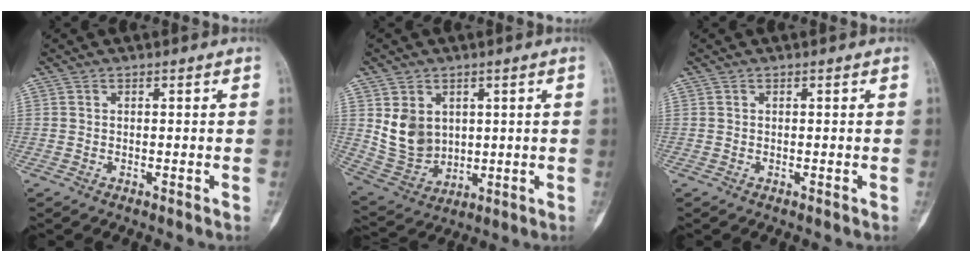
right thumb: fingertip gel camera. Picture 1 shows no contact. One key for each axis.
{"total": 9.3, "fx": 2.4, "fy": 7.5, "fz": 5.1, "tx": -0.069, "ty": -0.017, "tz": 0.070}
{"total": 0.0}